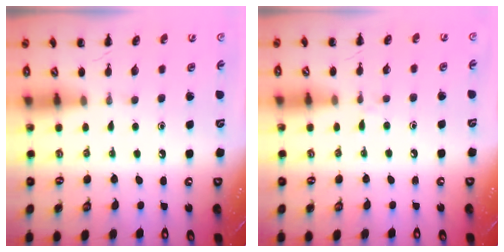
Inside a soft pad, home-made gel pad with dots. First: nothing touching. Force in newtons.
{"total": 3.8, "press": 3.5, "slide": 1.4}